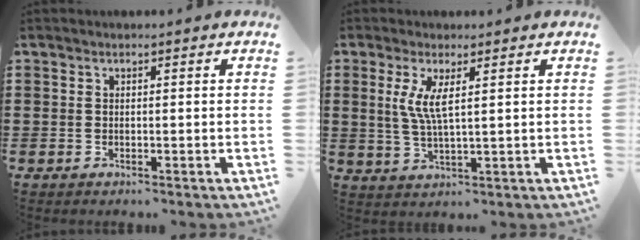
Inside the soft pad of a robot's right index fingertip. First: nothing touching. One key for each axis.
{"total": 4.8, "fx": 1.4, "fy": 0.9, "fz": 4.5, "tx": -0.101, "ty": -0.005, "tz": 0.021}